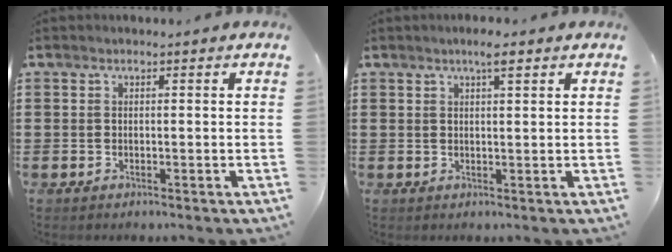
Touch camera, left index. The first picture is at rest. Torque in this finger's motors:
{"motor_torque": [0.56, -0.43, 0.31, 0.07]}